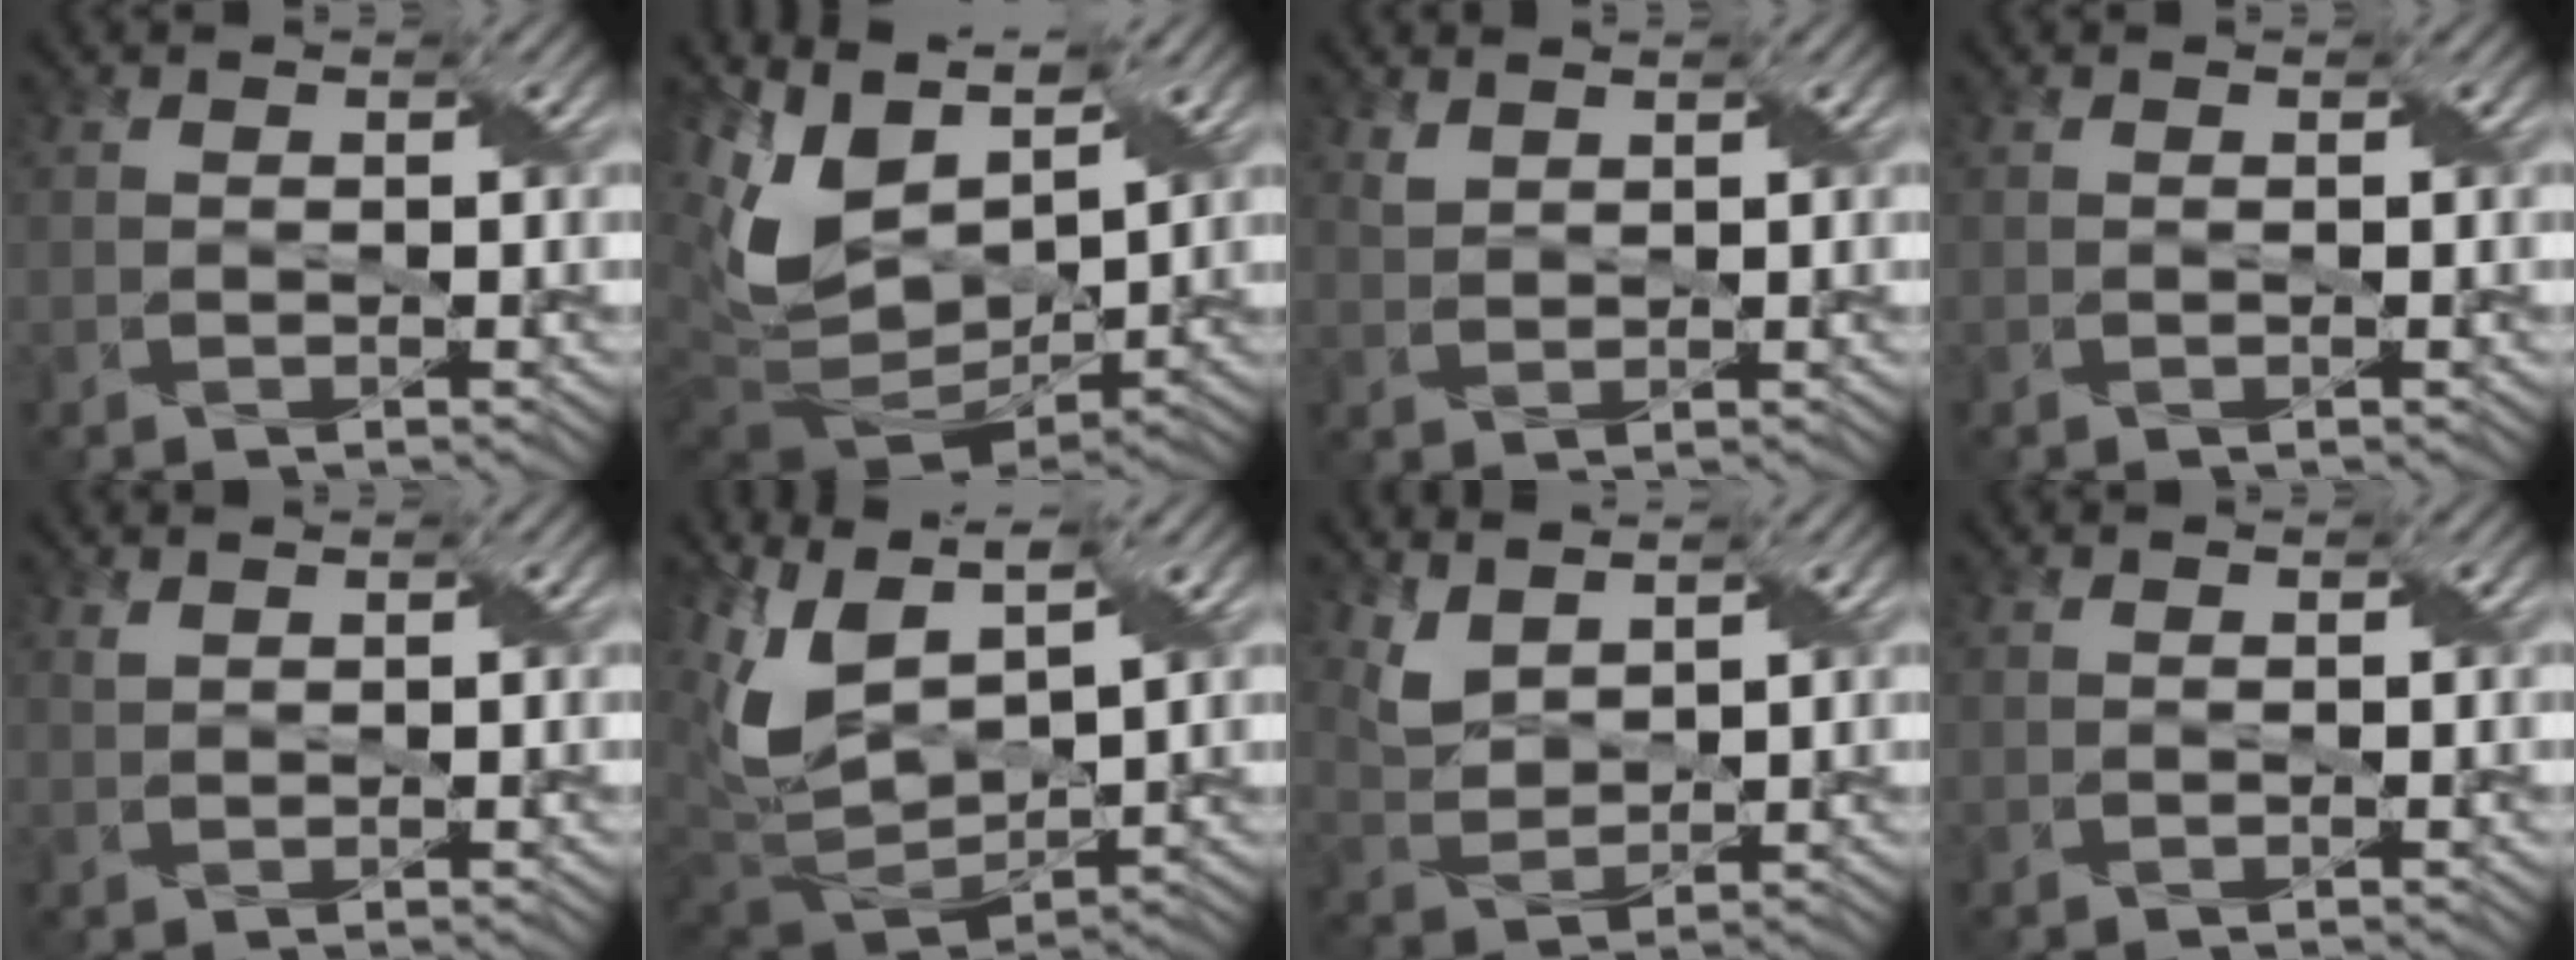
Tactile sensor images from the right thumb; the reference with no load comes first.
{"total": 14.1, "force": [4.4, 8.6, 10.3], "torque": [-0.241, 0.005, 0.092]}
{"total": 1.5, "force": [1.3, 0.5, 0.5], "torque": [-0.021, 0.001, 0.030]}
{"total": 0.0}
{"total": 0.8, "force": [0.7, 0.2, 0.3], "torque": [-0.015, 0.003, 0.016]}
{"total": 12.0, "force": [4.6, 6.0, 9.3], "torque": [-0.242, 0.007, 0.090]}
{"total": 4.2, "force": [3.1, 1.8, 2.1], "torque": [-0.065, -0.001, 0.071]}
{"total": 0.0}